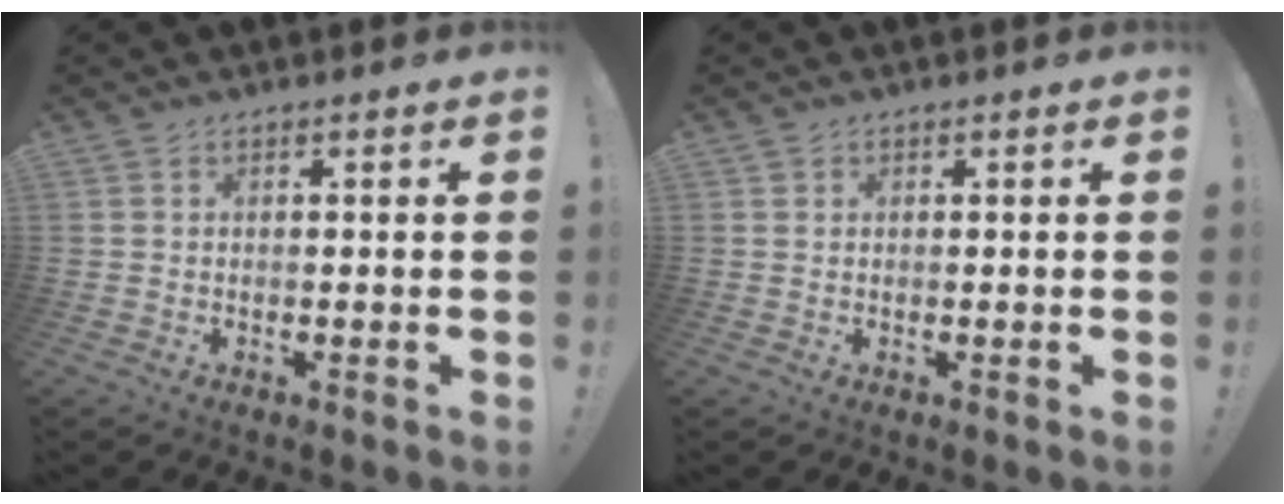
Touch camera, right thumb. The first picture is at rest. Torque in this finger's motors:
{"motor_torque": [-0.12, -0.04, 0.00, 0.02, 0.00]}